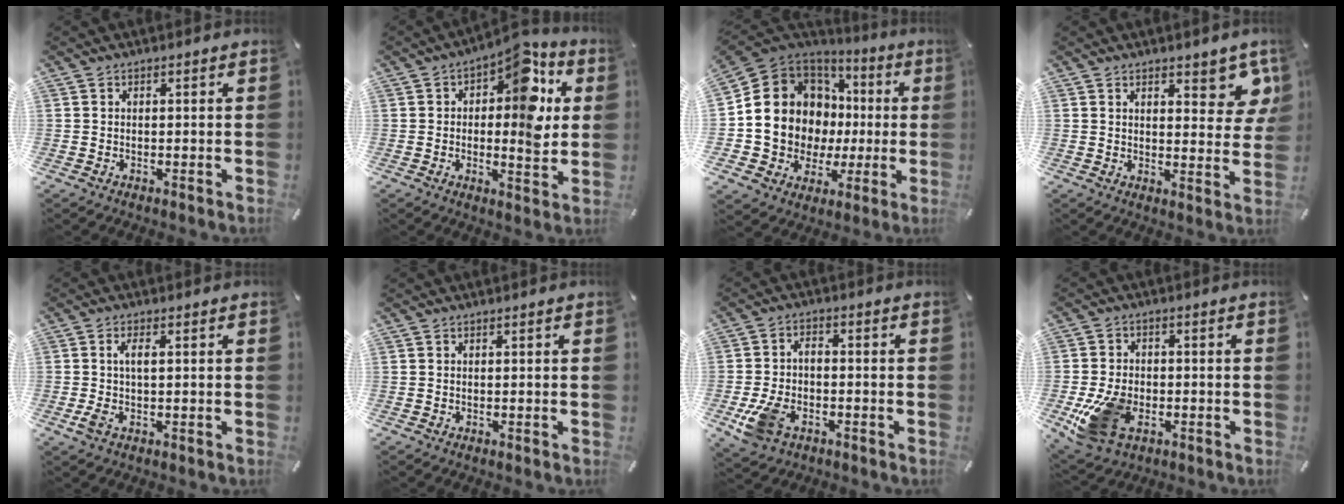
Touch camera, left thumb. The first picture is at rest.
{"total": 13.2, "force": [4.8, 6.6, 10.4], "torque": [-0.120, -0.043, 0.077]}
{"total": 14.0, "force": [1.4, 13.1, 4.7], "torque": [-0.106, -0.037, 0.049]}
{"total": 7.6, "force": [5.2, 3.3, 4.4], "torque": [-0.043, -0.037, 0.088]}
{"total": 3.9, "force": [0.2, 1.4, 3.7], "torque": [-0.082, -0.002, -0.003]}
{"total": 0.0}
{"total": 8.3, "force": [-3.2, 5.1, 5.7], "torque": [-0.127, 0.008, -0.058]}
{"total": 11.8, "force": [-4.0, 8.0, 7.7], "torque": [-0.165, 0.010, -0.065]}